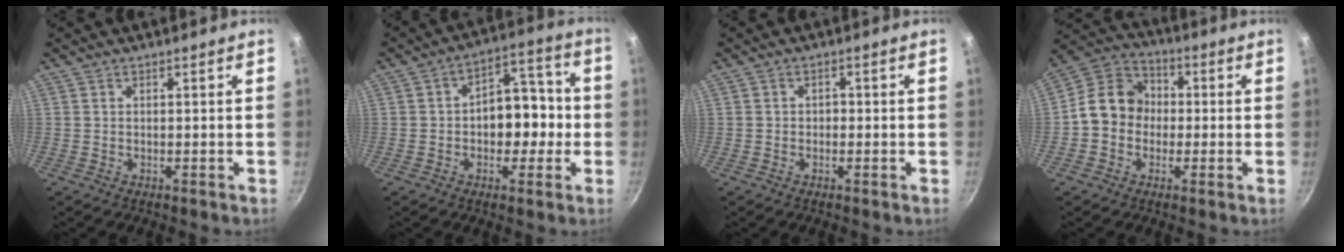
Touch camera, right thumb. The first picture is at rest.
{"total": 11.1, "force": [-1.2, 7.7, 7.9], "torque": [-0.046, 0.044, -0.027]}
{"total": 1.3, "force": [-0.4, 1.1, 0.7], "torque": [-0.006, 0.005, -0.008]}
{"total": 10.7, "force": [-0.6, 9.2, 5.5], "torque": [-0.056, 0.031, -0.035]}